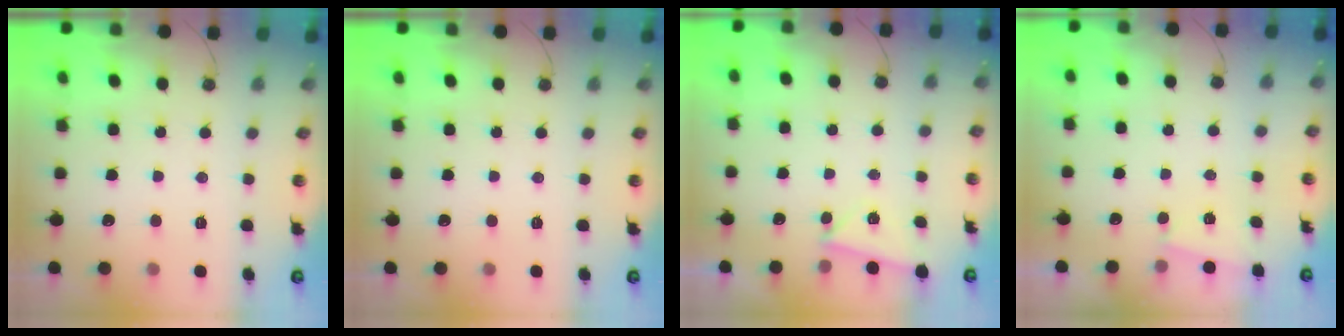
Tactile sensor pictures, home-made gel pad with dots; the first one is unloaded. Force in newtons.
{"total": 0.0}
{"total": 2.0, "press": 1.7, "slide": 1.0}
{"total": 1.0, "press": 1.0, "slide": 0.3}